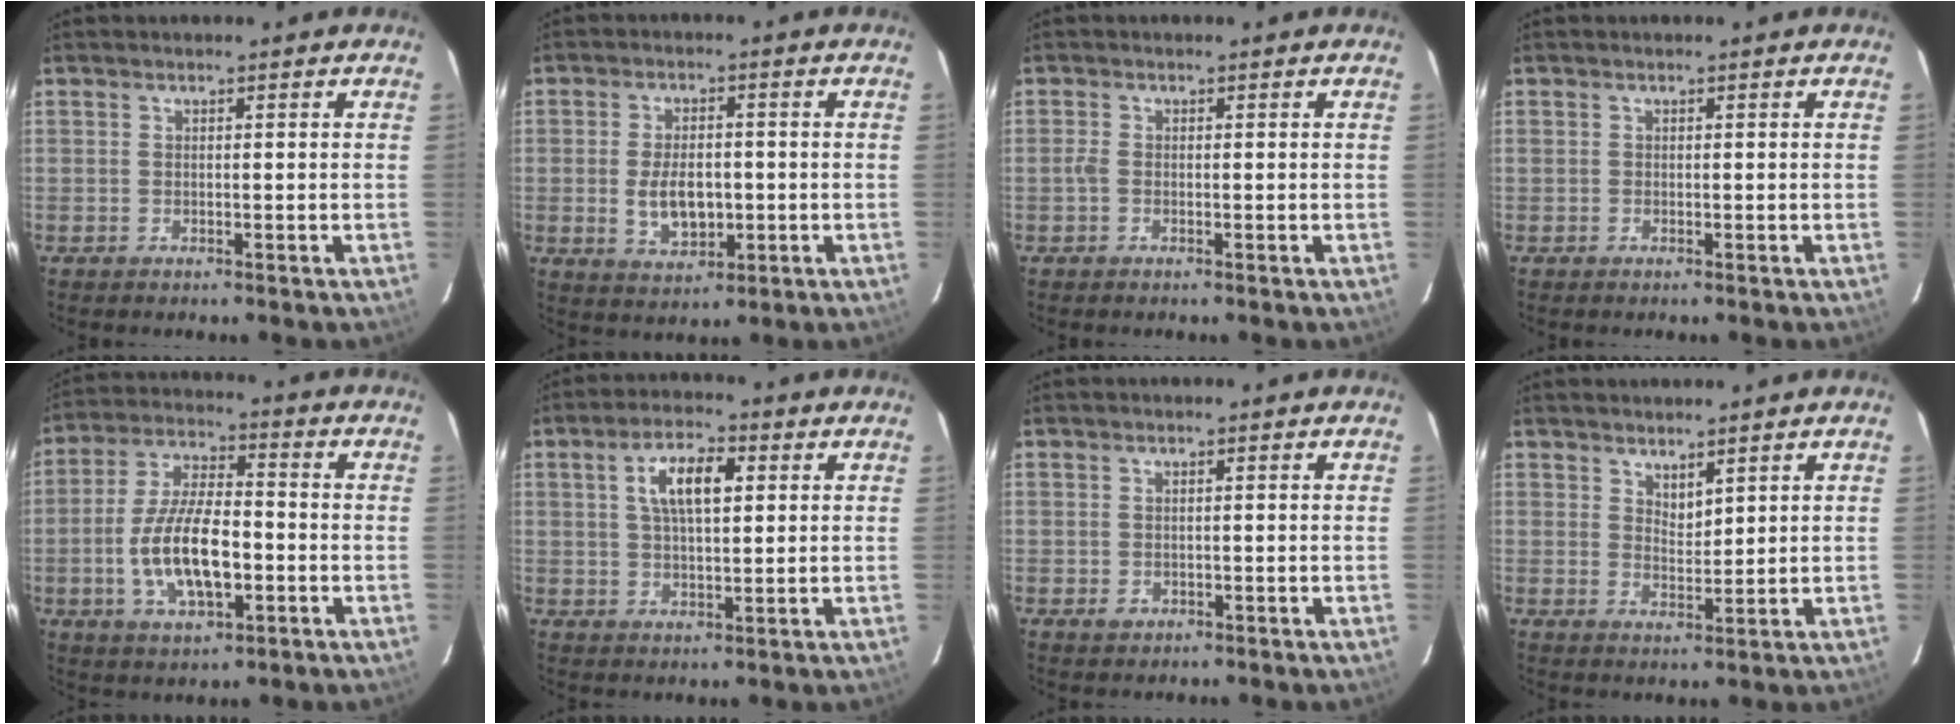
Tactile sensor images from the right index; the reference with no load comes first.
{"total": 7.5, "force": [-1.1, 4.4, 6.0], "torque": [-0.118, -0.005, -0.010]}
{"total": 1.2, "force": [-0.4, 0.6, 0.9], "torque": [-0.020, 0.002, -0.010]}
{"total": 0.0}
{"total": 13.5, "force": [-3.3, 5.5, 11.9], "torque": [-0.241, -0.002, -0.055]}
{"total": 8.0, "force": [2.3, 3.3, 6.9], "torque": [-0.125, 0.015, 0.042]}
{"total": 1.5, "force": [-0.5, 1.3, 0.5], "torque": [-0.008, -0.001, -0.004]}
{"total": 3.0, "force": [2.5, 1.1, 1.3], "torque": [-0.017, -0.001, 0.045]}